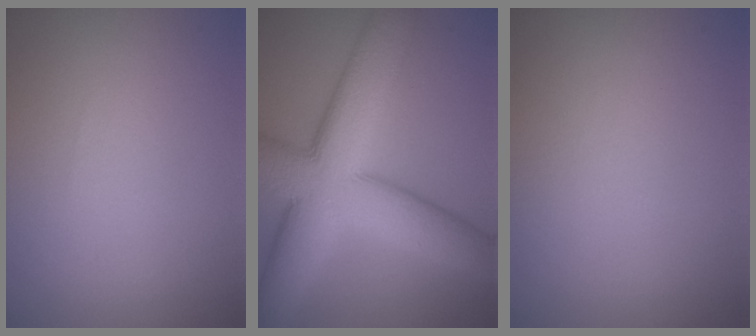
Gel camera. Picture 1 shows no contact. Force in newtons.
{"total": 12.3, "press": 12.3, "slide": 0.6}
{"total": 0.0}